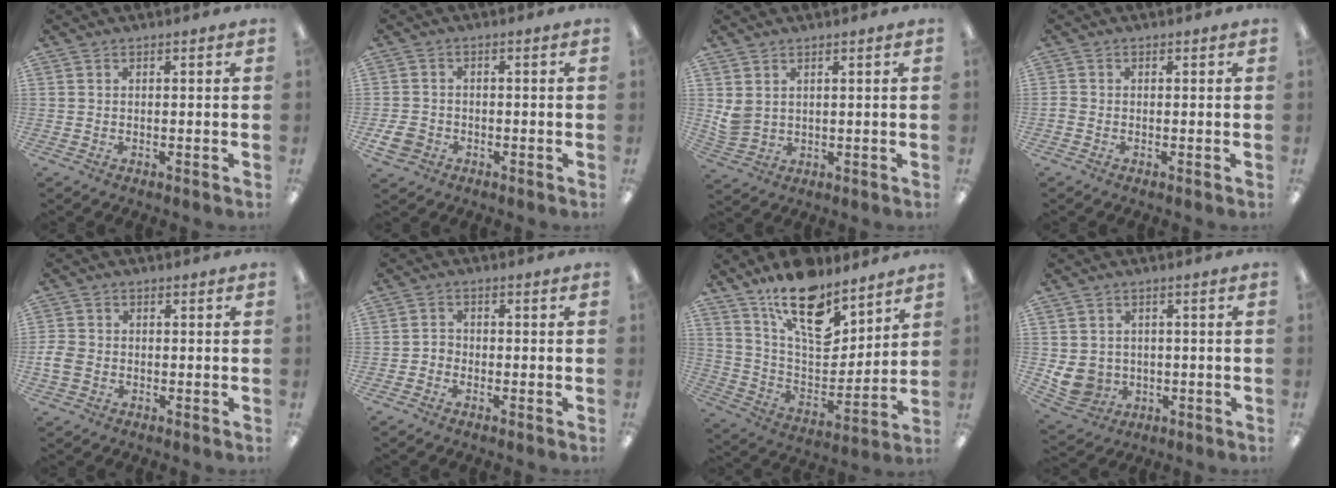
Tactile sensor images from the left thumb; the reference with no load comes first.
{"total": 4.1, "force": [-2.0, 3.1, 1.7], "torque": [-0.039, 0.004, -0.037]}
{"total": 3.9, "force": [2.1, 2.7, 1.8], "torque": [-0.032, -0.010, 0.042]}
{"total": 0.7, "force": [-0.4, 0.5, 0.2], "torque": [-0.002, 0.002, -0.008]}
{"total": 4.9, "force": [-1.5, 4.0, 2.3], "torque": [-0.051, 0.011, -0.027]}
{"total": 2.1, "force": [-1.5, 1.2, 0.7], "torque": [-0.012, 0.008, -0.030]}
{"total": 18.5, "force": [12.8, 8.3, 10.5], "torque": [-0.172, -0.081, 0.224]}
{"total": 6.8, "force": [-0.6, 6.3, 2.4], "torque": [-0.063, -0.001, -0.007]}